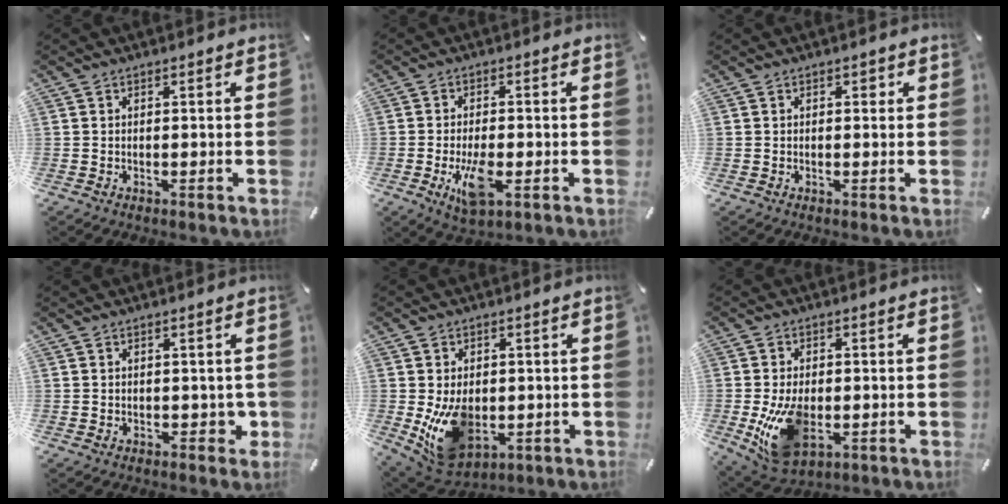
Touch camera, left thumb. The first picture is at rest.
{"total": 8.2, "force": [-2.3, 3.5, 7.1], "torque": [-0.137, -0.007, -0.037]}
{"total": 1.0, "force": [0.3, 0.8, 0.6], "torque": [-0.004, 0.003, 0.002]}
{"total": 2.6, "force": [-0.2, 1.9, 1.8], "torque": [-0.005, -0.004, -0.006]}
{"total": 12.3, "force": [-1.3, 8.9, 8.3], "torque": [-0.167, -0.006, -0.019]}
{"total": 12.9, "force": [-1.8, 8.2, 9.8], "torque": [-0.191, -0.014, -0.029]}